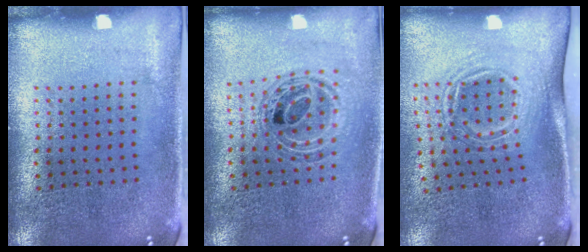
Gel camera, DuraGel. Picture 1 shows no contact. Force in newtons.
{"total": 0.9, "press": 0.9, "slide": 0.2}
{"total": 1.7, "press": 1.2, "slide": 1.2}